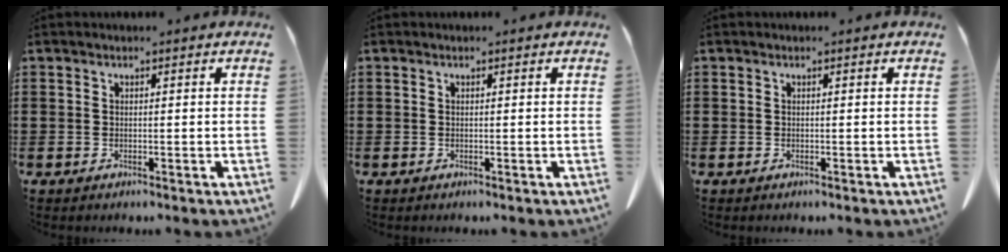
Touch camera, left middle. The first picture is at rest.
{"total": 0.0}
{"total": 0.0}